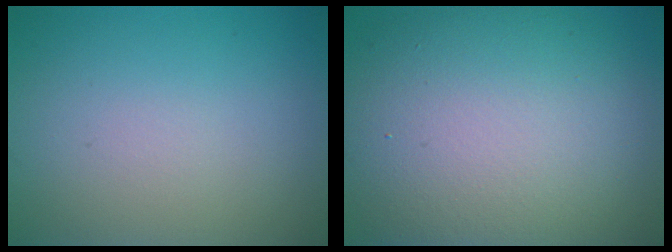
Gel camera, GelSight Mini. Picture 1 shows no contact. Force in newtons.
{"total": 13.9, "press": 13.9, "slide": 0.7}